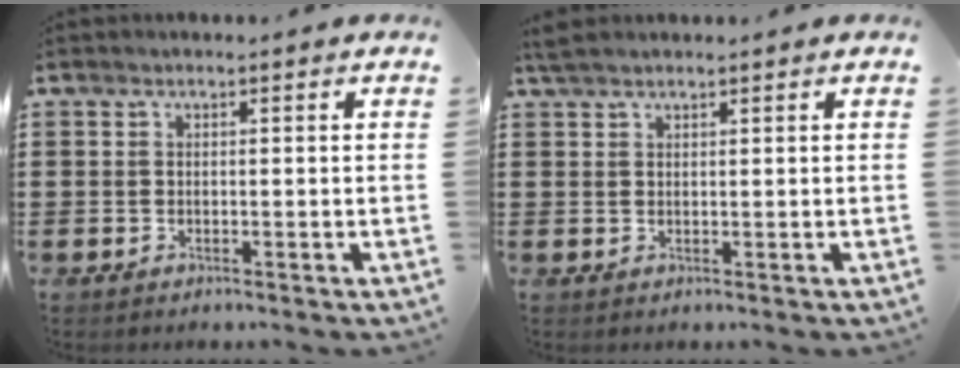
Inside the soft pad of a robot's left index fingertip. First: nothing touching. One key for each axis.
{"total": 1.7, "fx": 1.4, "fy": 0.3, "fz": 0.8, "tx": -0.018, "ty": 0.002, "tz": 0.028}